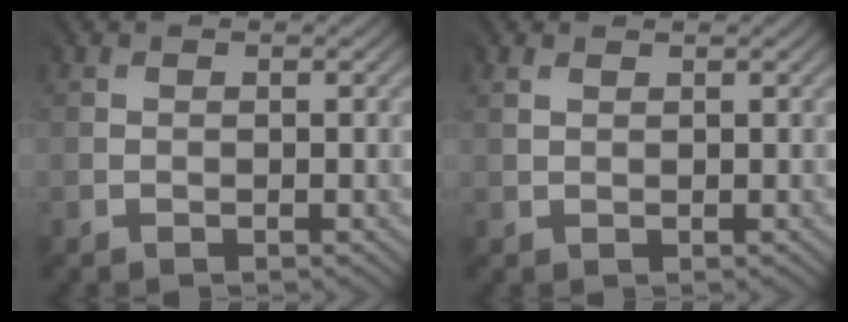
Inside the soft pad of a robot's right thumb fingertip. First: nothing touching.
{"total": 0.9, "force": [0.8, 0.3, 0.2], "torque": [-0.011, 0.002, 0.020]}